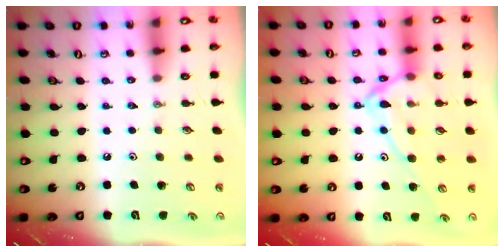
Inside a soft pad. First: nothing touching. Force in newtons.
{"total": 15.6, "press": 15.5, "slide": 1.4}